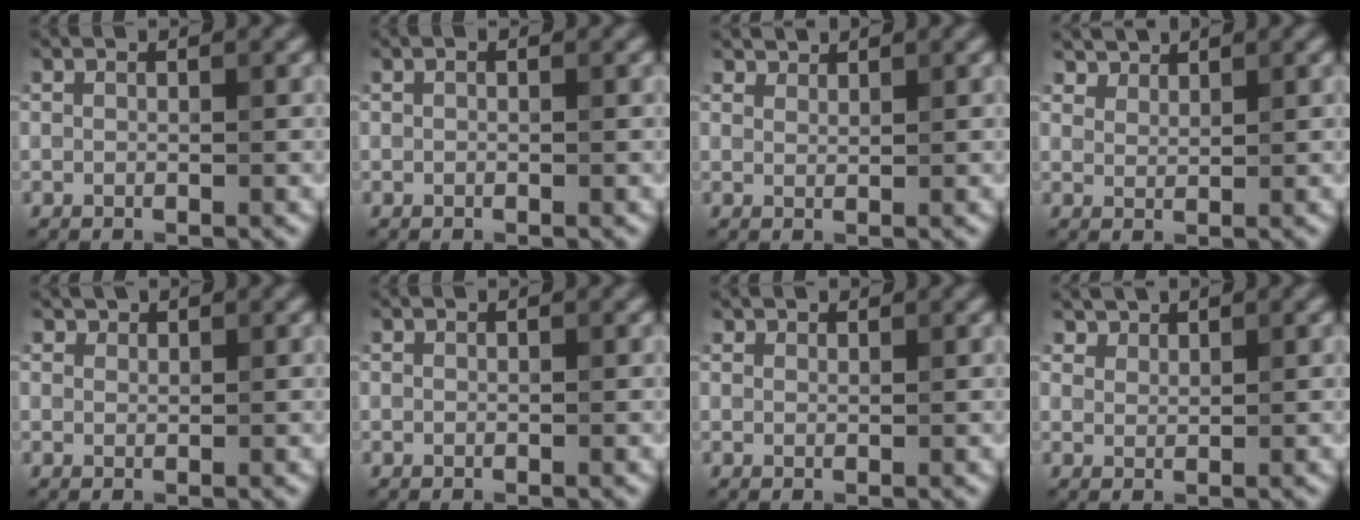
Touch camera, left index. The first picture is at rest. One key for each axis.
{"total": 0.0}
{"total": 1.9, "fx": 1.8, "fy": 0.4, "fz": 0.3, "tx": -0.009, "ty": -0.002, "tz": 0.033}
{"total": 2.6, "fx": 2.5, "fy": 0.8, "fz": 0.4, "tx": -0.015, "ty": -0.011, "tz": 0.057}
{"total": 1.0, "fx": 0.9, "fy": 0.4, "fz": 0.1, "tx": -0.002, "ty": -0.004, "tz": 0.012}
{"total": 0.0}
{"total": 1.2, "fx": 1.1, "fy": 0.3, "fz": 0.1, "tx": -0.005, "ty": -0.001, "tz": 0.016}
{"total": 2.2, "fx": 2.0, "fy": 0.8, "fz": 0.4, "tx": -0.011, "ty": -0.012, "tz": 0.050}